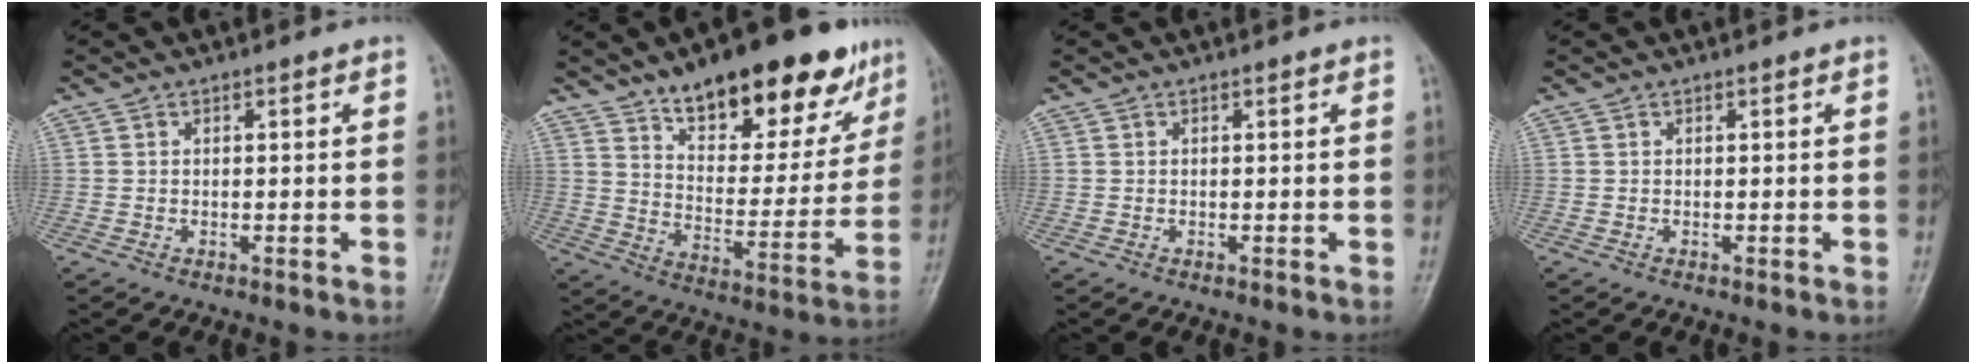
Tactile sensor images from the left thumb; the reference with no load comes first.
{"total": 22.6, "force": [14.6, 9.3, 14.4], "torque": [-0.153, -0.052, 0.224]}
{"total": 0.0}
{"total": 0.0}